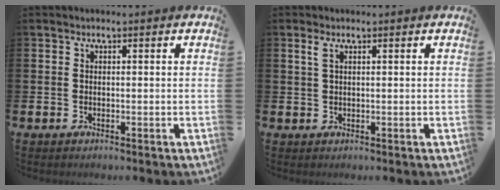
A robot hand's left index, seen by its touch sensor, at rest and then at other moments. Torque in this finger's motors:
{"motor_torque": [0.56, -0.19, 0.03, 0.08]}